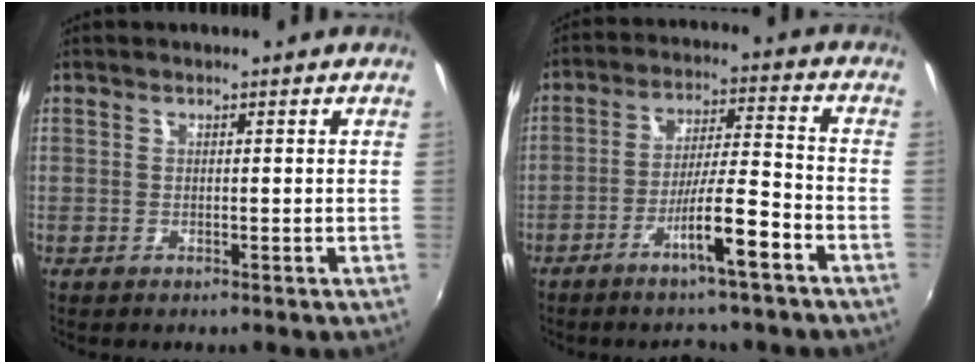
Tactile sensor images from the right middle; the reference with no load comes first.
{"total": 9.3, "force": [-5.9, 0.6, 7.2], "torque": [-0.134, -0.004, -0.100]}